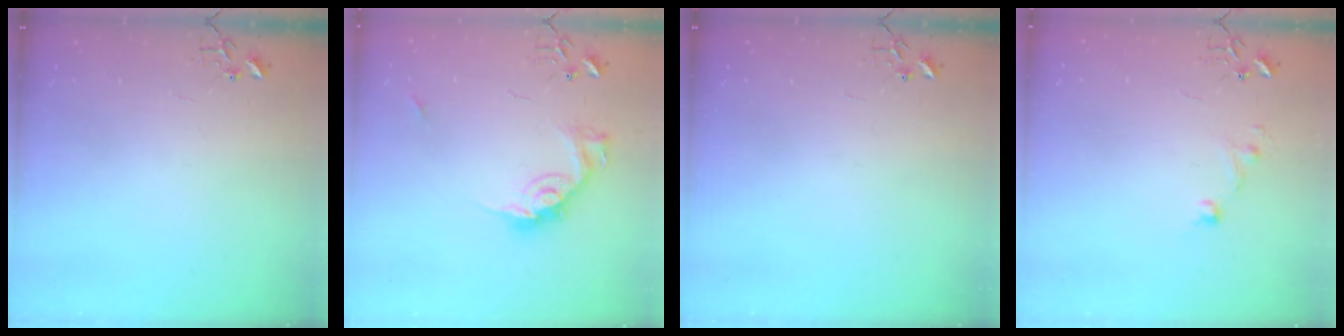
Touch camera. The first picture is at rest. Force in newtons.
{"total": 14.5, "press": 14.5, "slide": 1.2}
{"total": 0.0}
{"total": 9.6, "press": 9.6, "slide": 0.8}